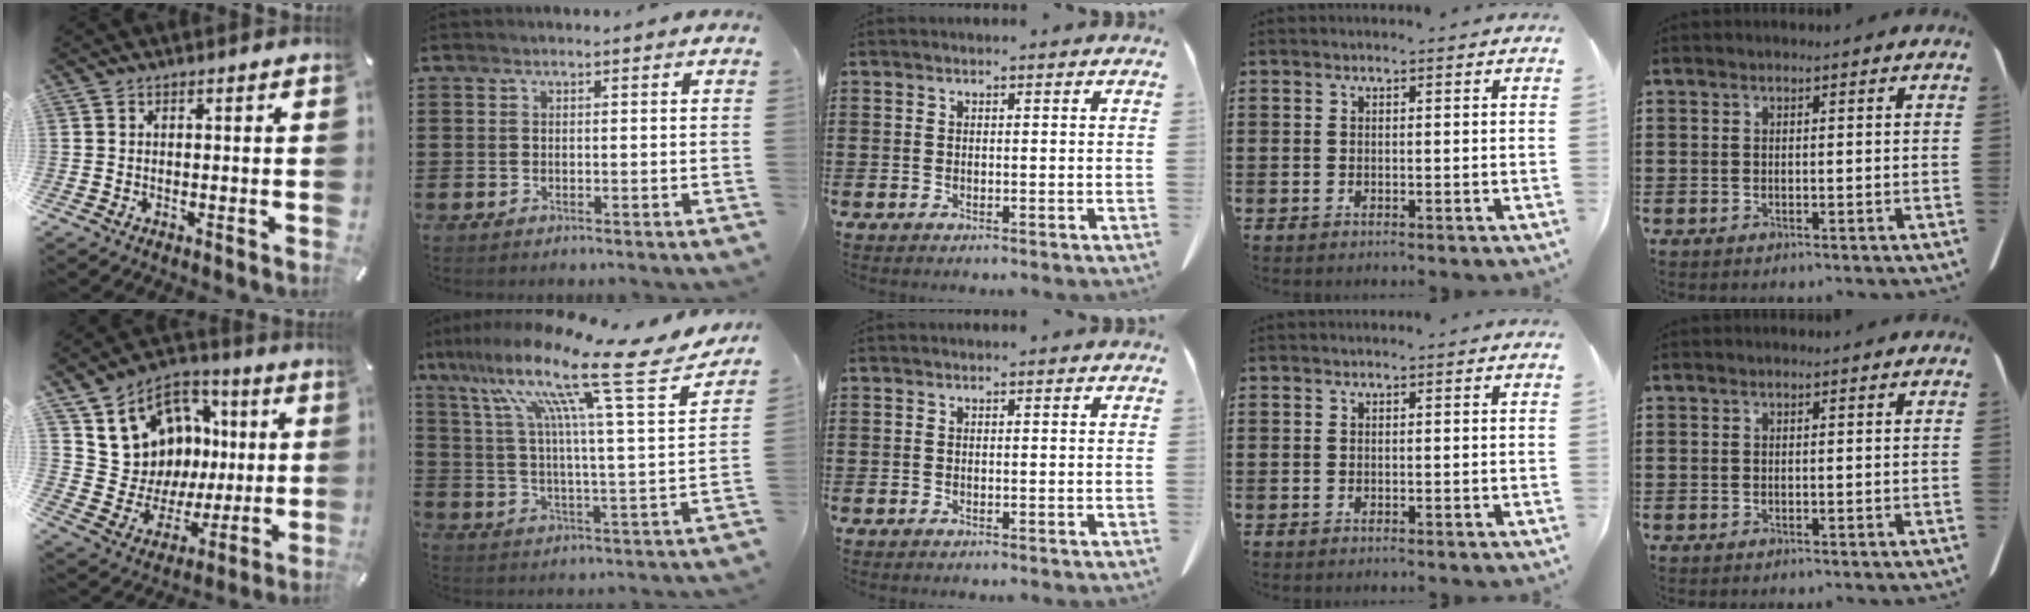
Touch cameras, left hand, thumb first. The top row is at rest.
{"thumb": {"total": 12.3, "force": [3.8, 11.5, 2.4], "torque": [-0.045, -0.039, 0.087]}, "index": {"total": 16.4, "force": [11.9, 1.0, 11.4], "torque": [-0.219, -0.080, 0.179]}}